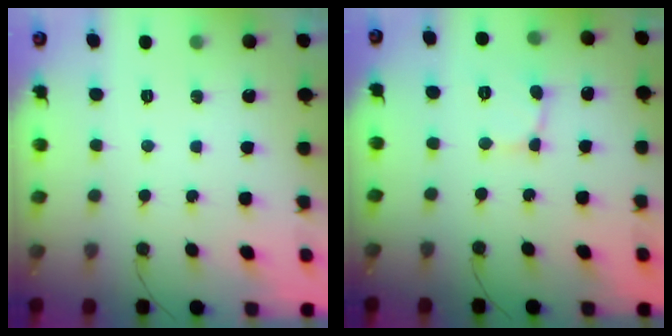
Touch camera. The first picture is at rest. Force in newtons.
{"total": 1.8, "press": 1.7, "slide": 0.2}